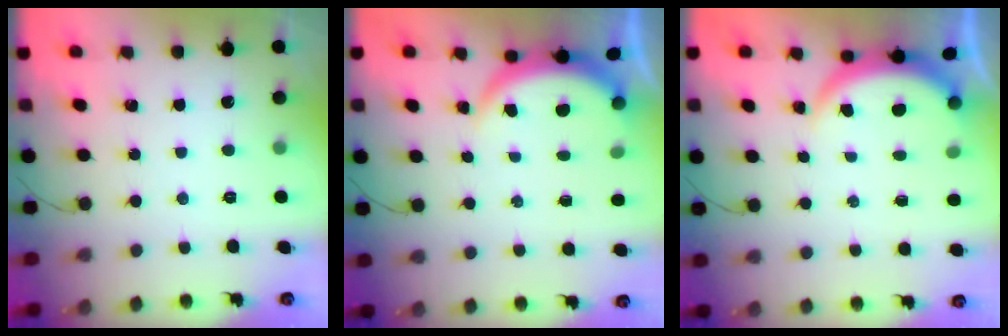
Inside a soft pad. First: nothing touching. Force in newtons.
{"total": 4.0, "press": 4.0, "slide": 0.2}
{"total": 3.9, "press": 3.9, "slide": 0.2}